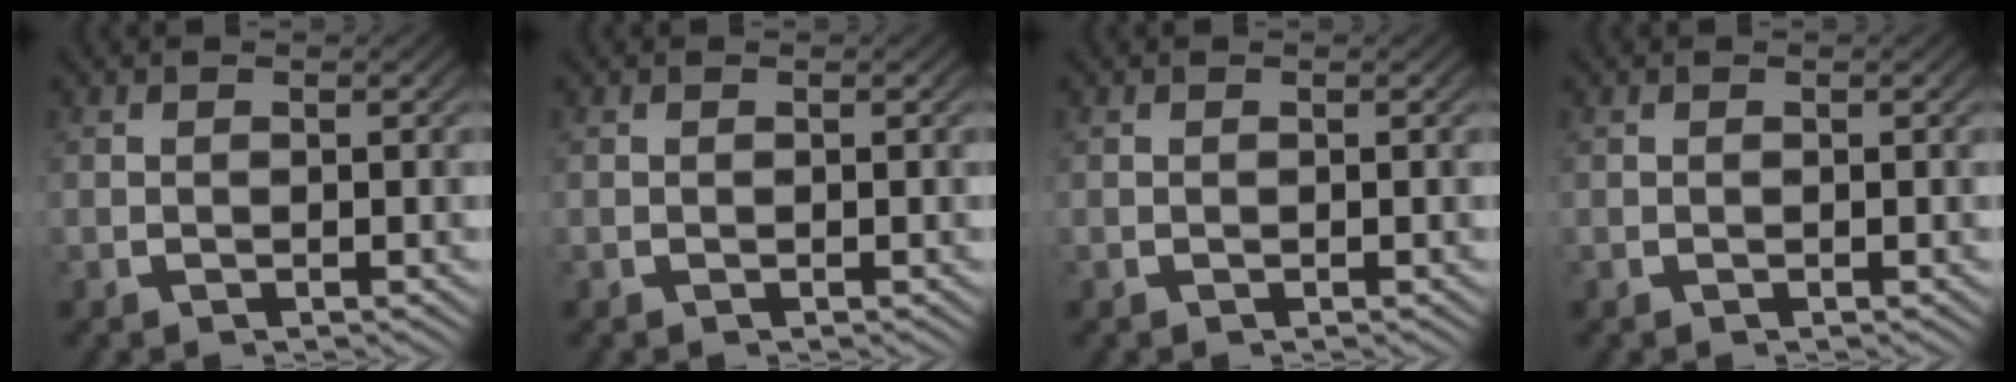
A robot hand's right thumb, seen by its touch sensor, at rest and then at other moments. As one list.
[{"total": 0.0}, {"total": 0.0}, {"total": 0.0}]